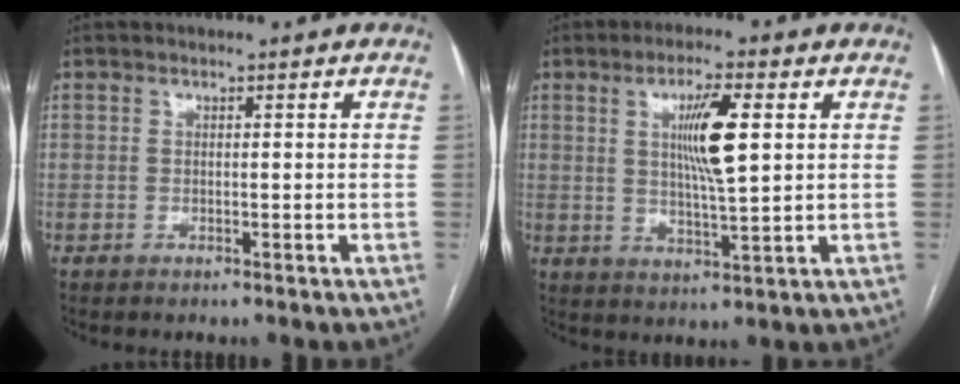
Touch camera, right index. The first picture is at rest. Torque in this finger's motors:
{"motor_torque": [0.68, -0.10, 0.63, 0.08]}